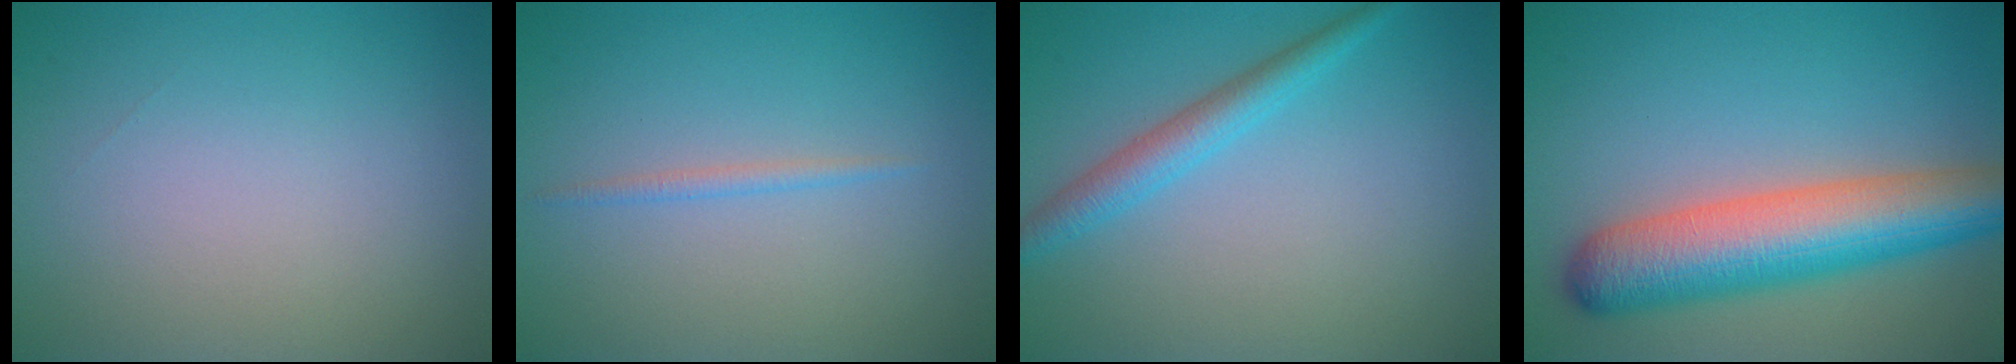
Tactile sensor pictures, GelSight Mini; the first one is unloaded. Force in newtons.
{"total": 0.9, "press": 0.9, "slide": 0.1}
{"total": 2.7, "press": 2.7, "slide": 0.1}
{"total": 9.0, "press": 9.0, "slide": 0.4}